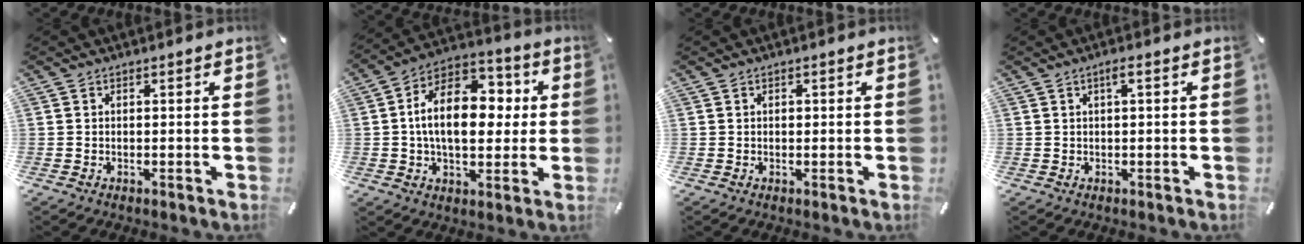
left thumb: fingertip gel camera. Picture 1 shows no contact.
{"total": 16.4, "force": [1.4, 10.7, 12.3], "torque": [-0.207, 0.001, 0.024]}
{"total": 0.5, "force": [0.1, 0.4, 0.4], "torque": [-0.007, -0.001, 0.001]}
{"total": 1.8, "force": [0.3, 0.2, 1.7], "torque": [-0.033, 0.002, 0.004]}